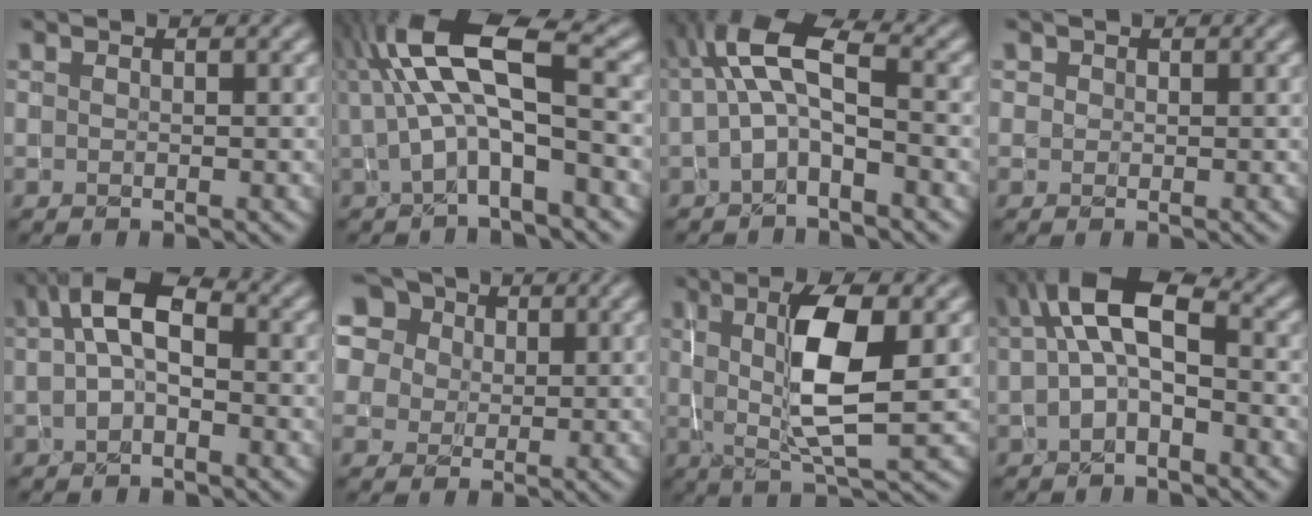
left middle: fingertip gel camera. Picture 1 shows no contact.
{"total": 8.9, "force": [1.4, 3.0, 8.3], "torque": [-0.166, 0.013, 0.019]}
{"total": 4.9, "force": [-0.1, 1.8, 4.5], "torque": [-0.085, 0.012, -0.010]}
{"total": 0.5, "force": [0.0, 0.5, -0.2], "torque": [0.008, -0.001, 0.001]}
{"total": 5.3, "force": [0.5, 2.9, 4.4], "torque": [-0.076, 0.021, -0.004]}
{"total": 12.5, "force": [6.4, 9.1, 5.6], "torque": [-0.145, 0.040, 0.096]}
{"total": 7.1, "force": [0.8, 1.8, 6.8], "torque": [-0.119, -0.003, 0.014]}
{"total": 5.5, "force": [0.4, 2.5, 4.9], "torque": [-0.088, 0.015, 0.000]}